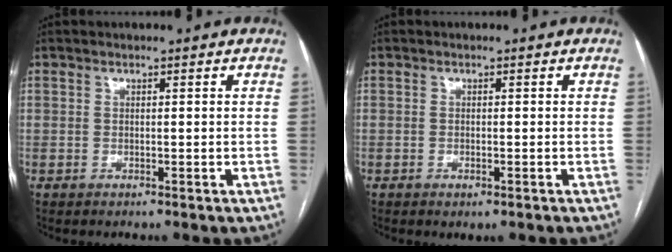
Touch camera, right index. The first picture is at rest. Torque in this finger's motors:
{"motor_torque": [0.56, -0.31, 0.13, 0.01]}